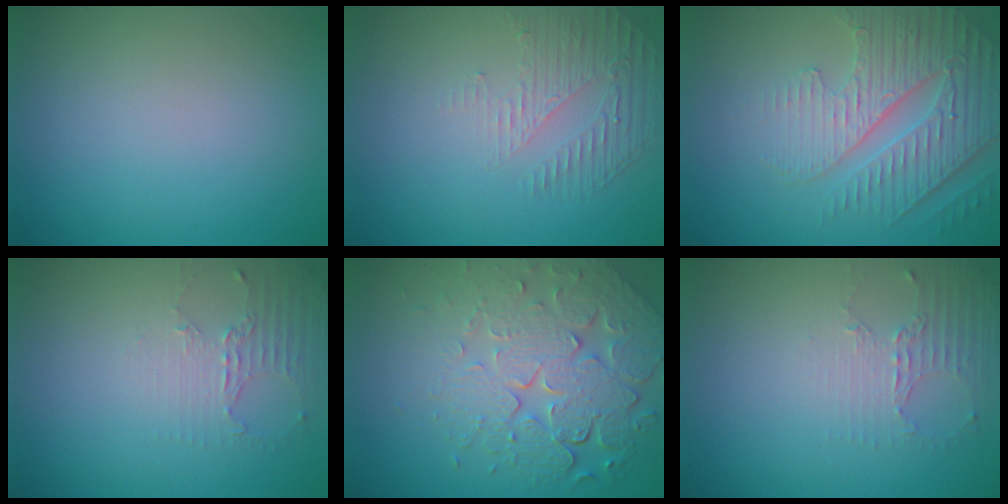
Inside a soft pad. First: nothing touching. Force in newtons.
{"total": 1.8, "press": 1.1, "slide": 1.5}
{"total": 4.9, "press": 4.4, "slide": 2.0}
{"total": 2.0, "press": 1.5, "slide": 1.4}
{"total": 8.1, "press": 5.8, "slide": 5.7}
{"total": 2.3, "press": 1.6, "slide": 1.6}